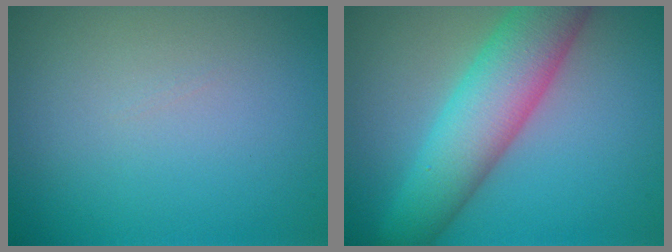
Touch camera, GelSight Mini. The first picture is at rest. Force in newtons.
{"total": 7.8, "press": 7.8, "slide": 0.1}